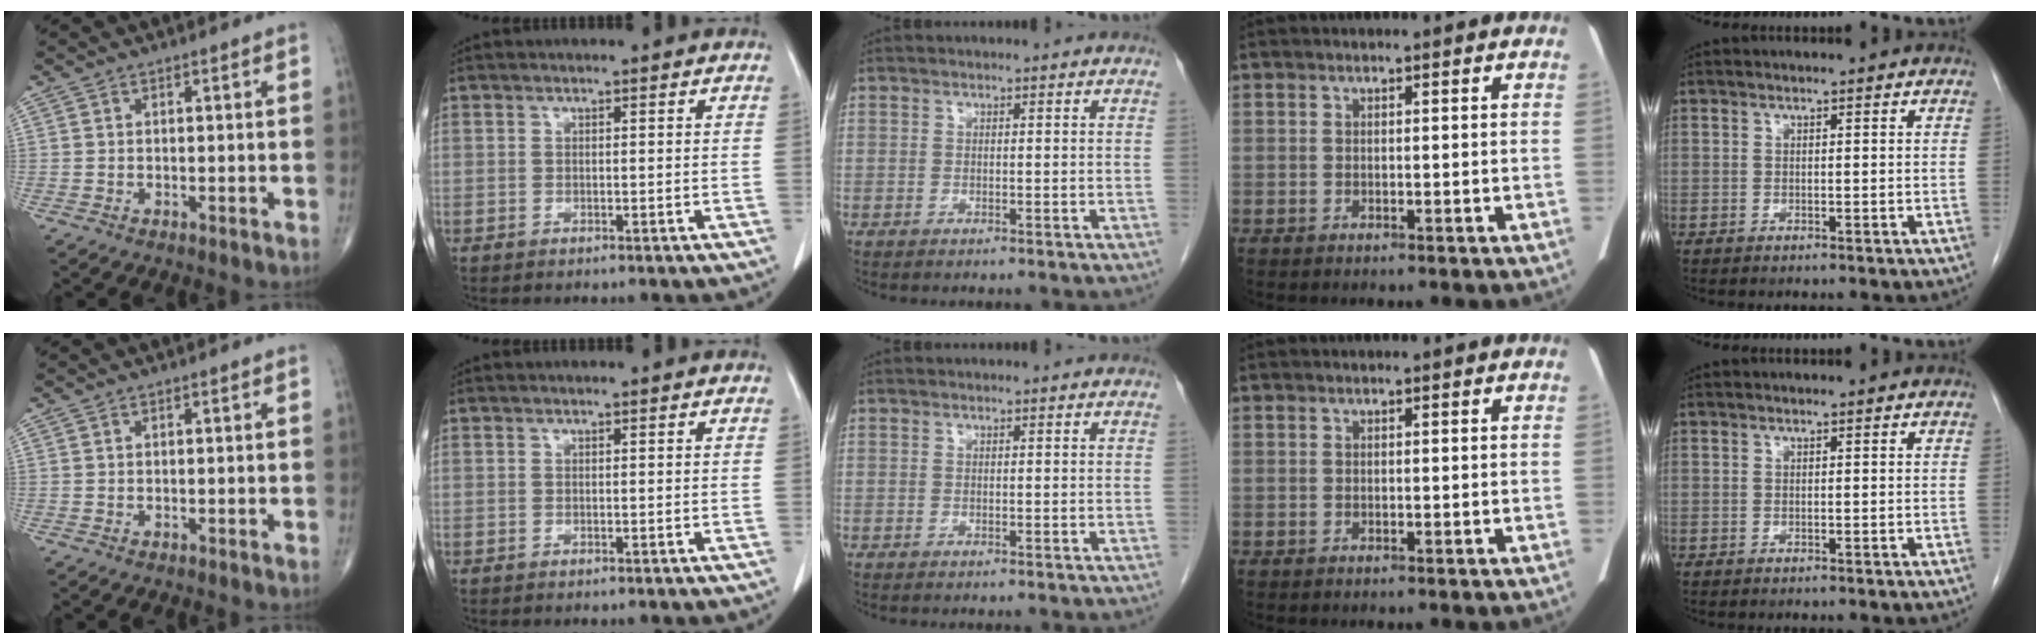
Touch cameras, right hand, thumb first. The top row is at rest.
{}